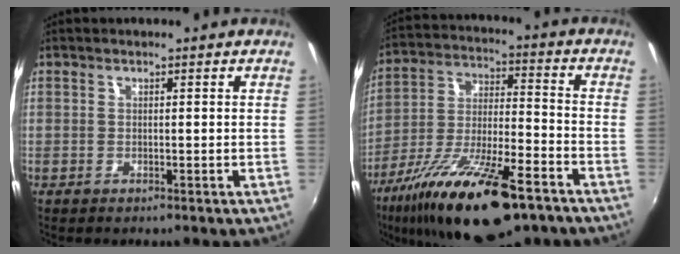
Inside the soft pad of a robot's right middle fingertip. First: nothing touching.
{"total": 22.0, "force": [-14.3, 6.3, 15.5], "torque": [-0.287, -0.037, -0.240]}